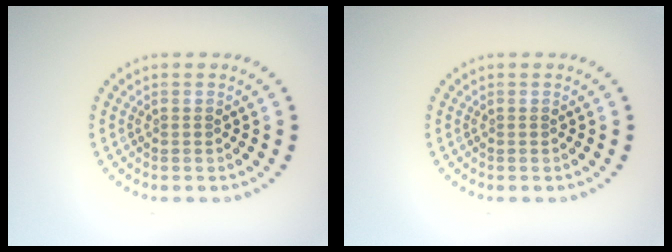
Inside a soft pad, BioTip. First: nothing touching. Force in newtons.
{"total": 0.0}